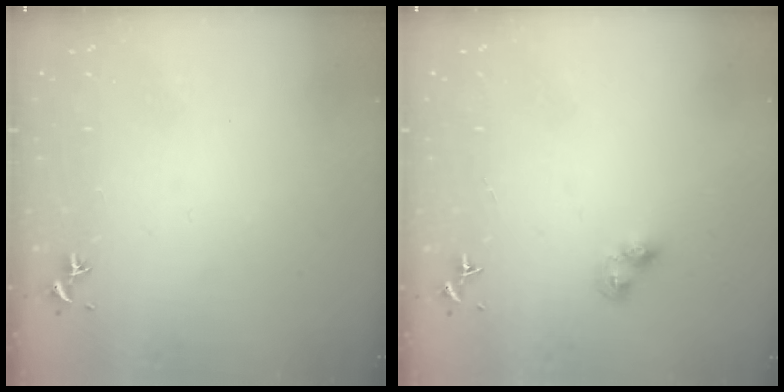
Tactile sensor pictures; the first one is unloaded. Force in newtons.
{"total": 4.6, "press": 4.6, "slide": 0.2}